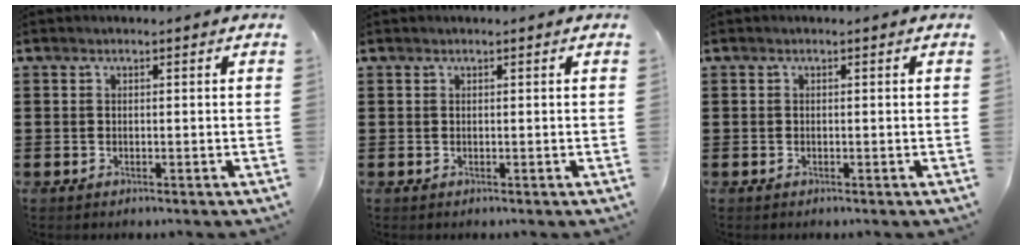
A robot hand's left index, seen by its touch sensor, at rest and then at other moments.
{"total": 0.0}
{"total": 0.0}